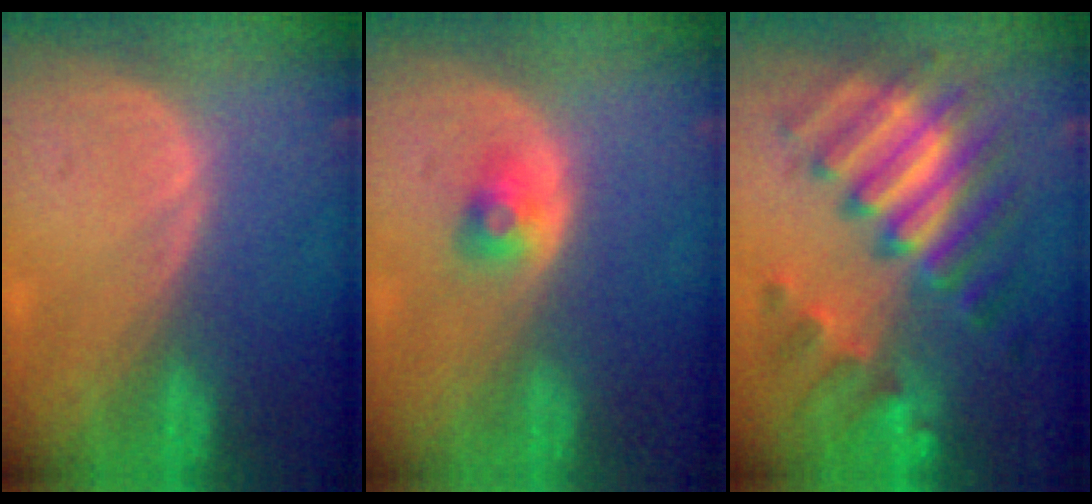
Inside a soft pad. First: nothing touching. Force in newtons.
{"total": 2.6, "press": 2.4, "slide": 1.0}
{"total": 10.9, "press": 10.9, "slide": 0.9}